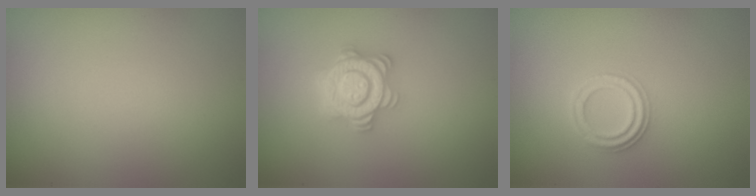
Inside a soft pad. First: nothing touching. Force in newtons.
{"total": 4.4, "press": 4.3, "slide": 0.7}
{"total": 2.3, "press": 2.3, "slide": 0.4}